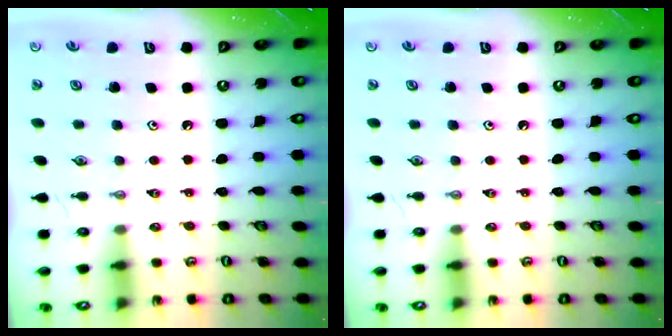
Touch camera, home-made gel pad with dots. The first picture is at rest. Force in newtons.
{"total": 0.0}